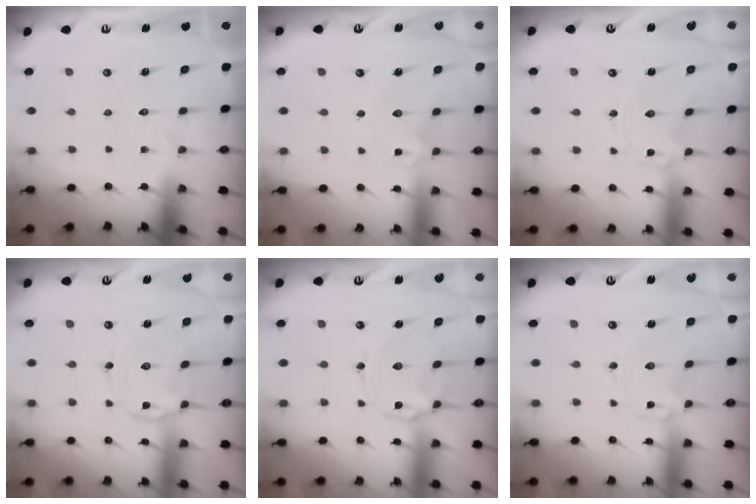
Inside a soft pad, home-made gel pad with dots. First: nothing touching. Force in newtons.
{"total": 1.1, "press": 1.1, "slide": 0.1}
{"total": 0.0}
{"total": 3.0, "press": 2.9, "slide": 0.4}
{"total": 2.2, "press": 2.1, "slide": 0.4}
{"total": 0.5, "press": 0.4, "slide": 0.2}